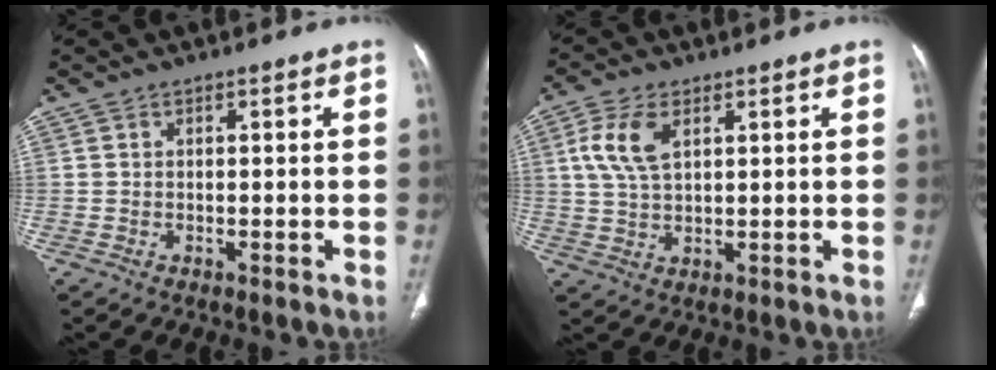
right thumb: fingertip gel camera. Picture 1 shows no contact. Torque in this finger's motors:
{"motor_torque": [-1.00, 1.05, 0.44, -0.34, 0.27]}